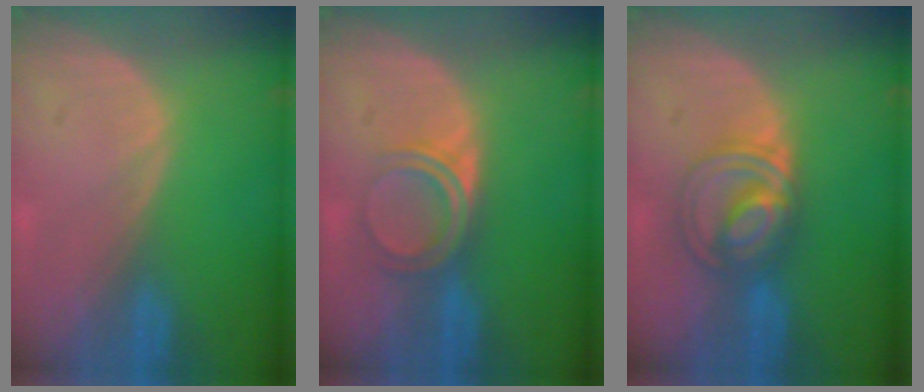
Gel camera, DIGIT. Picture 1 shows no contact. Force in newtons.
{"total": 4.8, "press": 4.1, "slide": 2.6}
{"total": 6.2, "press": 6.2, "slide": 0.2}